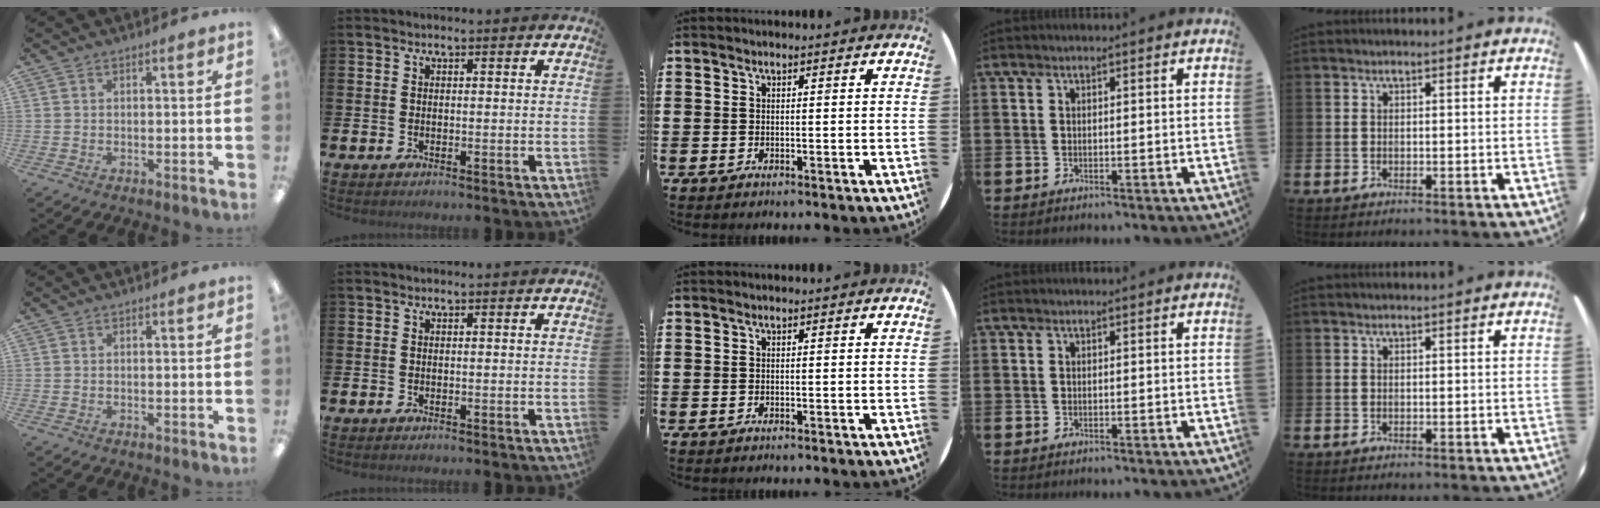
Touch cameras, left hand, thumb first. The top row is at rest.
{}